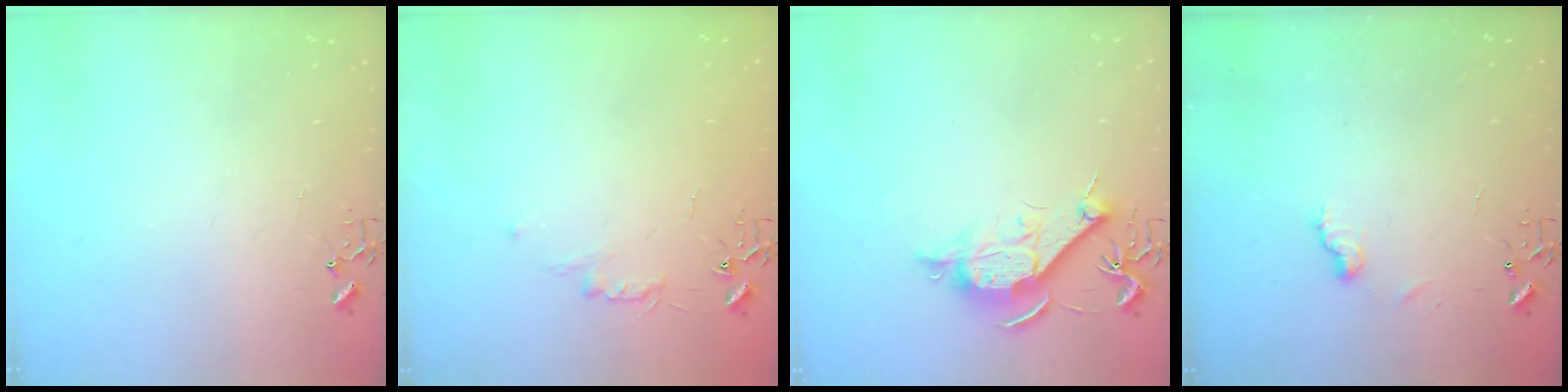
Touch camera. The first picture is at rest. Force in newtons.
{"total": 4.8, "press": 4.7, "slide": 0.6}
{"total": 10.6, "press": 10.6, "slide": 0.8}
{"total": 6.7, "press": 6.6, "slide": 0.7}